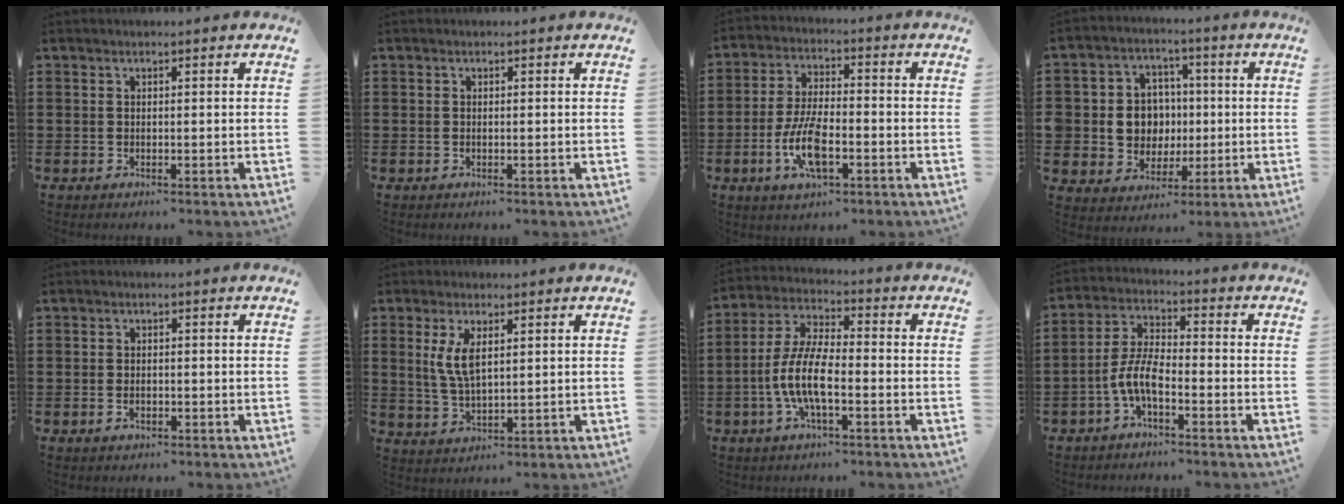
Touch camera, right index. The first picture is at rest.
{"total": 0.0}
{"total": 8.7, "force": [-2.9, 3.5, 7.4], "torque": [-0.169, -0.011, -0.057]}
{"total": 7.3, "force": [0.1, 6.9, 2.3], "torque": [-0.065, 0.014, 0.007]}
{"total": 1.3, "force": [-0.5, 0.7, 0.9], "torque": [-0.019, -0.001, -0.009]}
{"total": 5.4, "force": [1.6, 2.1, 4.7], "torque": [-0.105, 0.002, 0.026]}
{"total": 8.5, "force": [-2.8, 2.7, 7.6], "torque": [-0.183, -0.013, -0.061]}
{"total": 6.4, "force": [-2.9, 2.2, 5.2], "torque": [-0.130, -0.006, -0.063]}